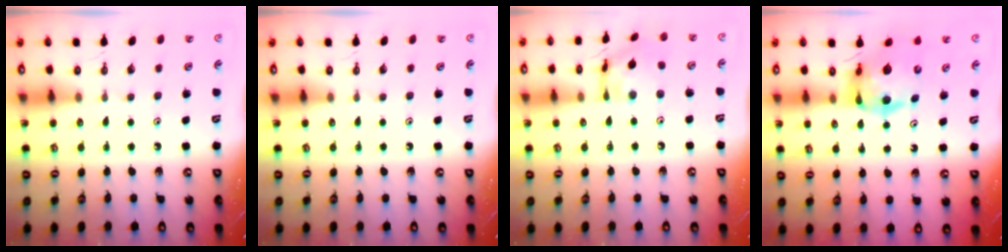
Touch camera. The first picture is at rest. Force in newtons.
{"total": 0.0}
{"total": 12.0, "press": 12.0, "slide": 0.9}
{"total": 10.9, "press": 10.8, "slide": 1.2}